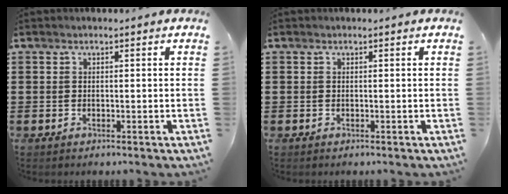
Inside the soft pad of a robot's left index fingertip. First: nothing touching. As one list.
[{"total": 0.0}]